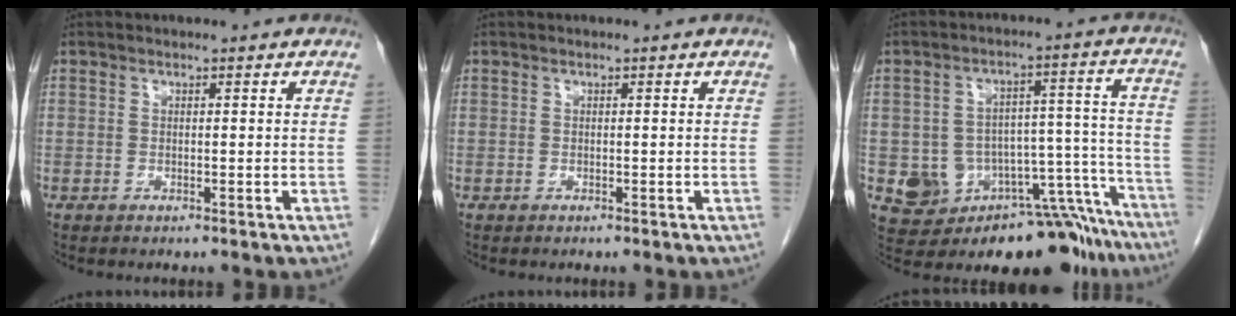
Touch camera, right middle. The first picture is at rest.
{"total": 0.0}
{"total": 16.1, "force": [-12.2, 7.4, 7.4], "torque": [-0.040, 0.077, -0.151]}